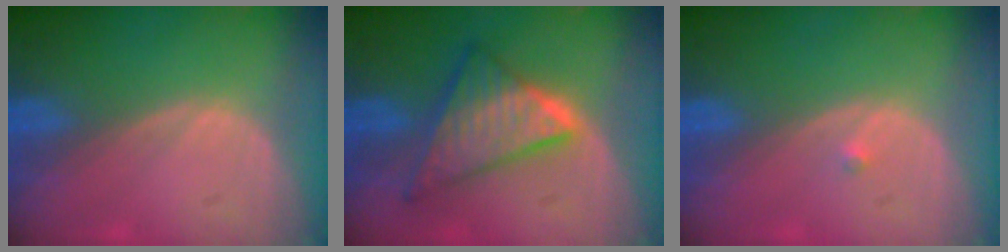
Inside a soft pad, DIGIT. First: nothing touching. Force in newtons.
{"total": 8.7, "press": 8.7, "slide": 0.7}
{"total": 0.5, "press": 0.4, "slide": 0.3}